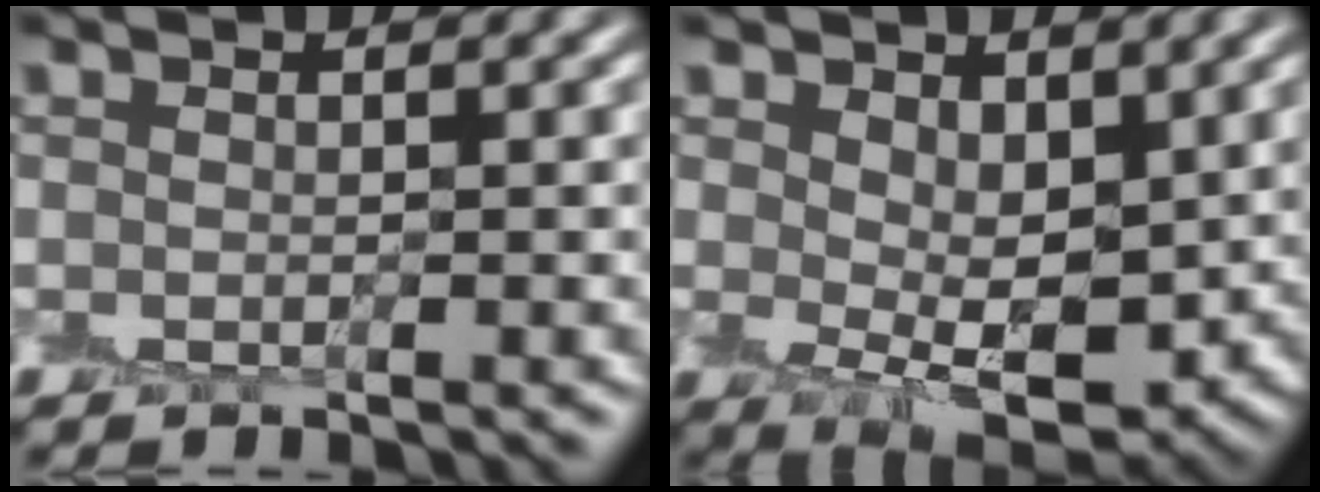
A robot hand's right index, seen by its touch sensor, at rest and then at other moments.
{"total": 5.1, "force": [0.9, 3.0, 4.1], "torque": [-0.077, -0.016, 0.023]}